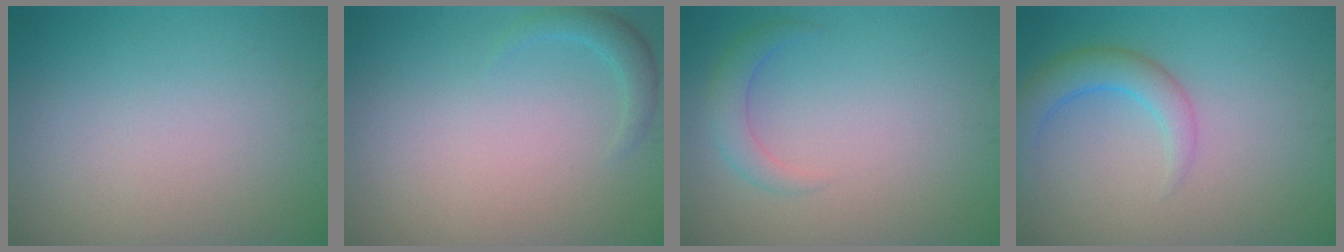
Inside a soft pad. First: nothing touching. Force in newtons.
{"total": 1.5, "press": 1.5, "slide": 0.0}
{"total": 2.0, "press": 2.0, "slide": 0.2}
{"total": 3.3, "press": 3.3, "slide": 0.3}